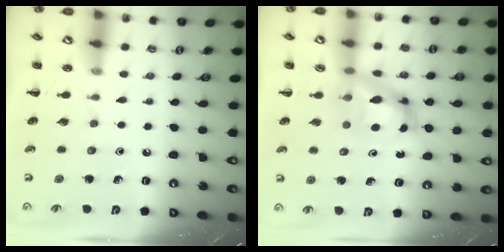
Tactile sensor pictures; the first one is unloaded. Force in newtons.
{"total": 7.1, "press": 7.0, "slide": 1.2}